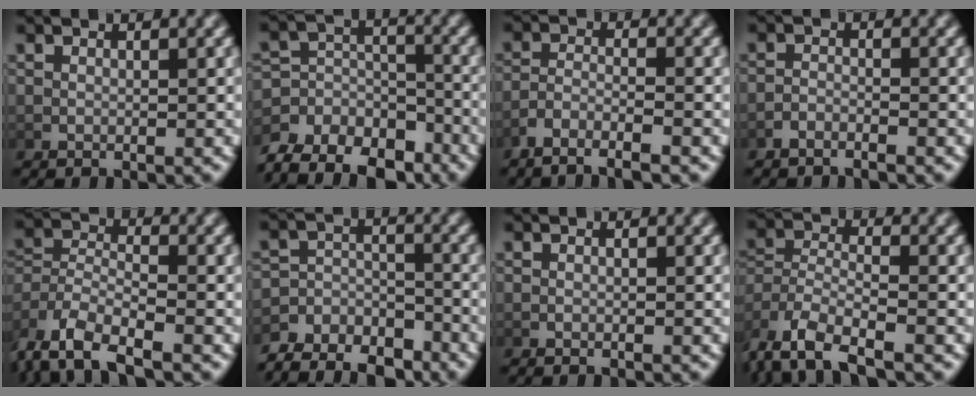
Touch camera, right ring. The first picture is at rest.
{"total": 10.3, "force": [-6.4, 6.7, 4.6], "torque": [-0.092, -0.044, -0.095]}
{"total": 4.2, "force": [-3.5, 0.9, 2.1], "torque": [-0.040, -0.007, -0.060]}
{"total": 1.8, "force": [-1.8, 0.2, 0.4], "torque": [-0.008, -0.004, -0.035]}
{"total": 5.8, "force": [-2.1, 4.3, 3.3], "torque": [-0.092, -0.023, -0.035]}
{"total": 7.6, "force": [-5.9, 3.7, 2.9], "torque": [-0.038, -0.016, -0.099]}
{"total": 0.0}
{"total": 5.0, "force": [-2.3, 3.1, 3.2], "torque": [-0.091, -0.028, -0.029]}